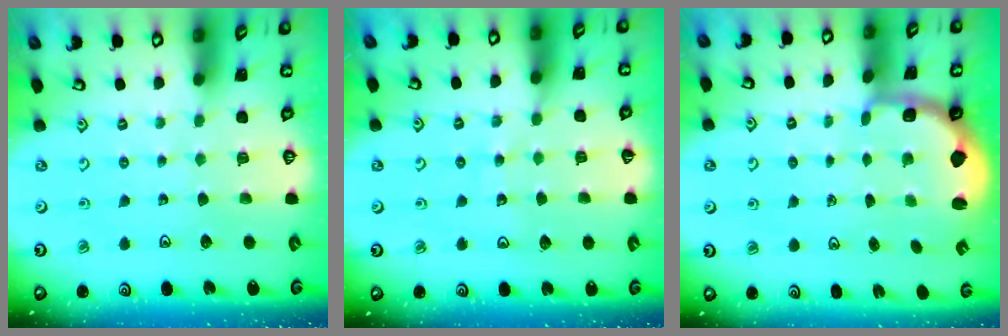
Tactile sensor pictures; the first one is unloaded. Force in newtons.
{"total": 8.1, "press": 8.1, "slide": 1.0}
{"total": 2.5, "press": 1.3, "slide": 2.1}